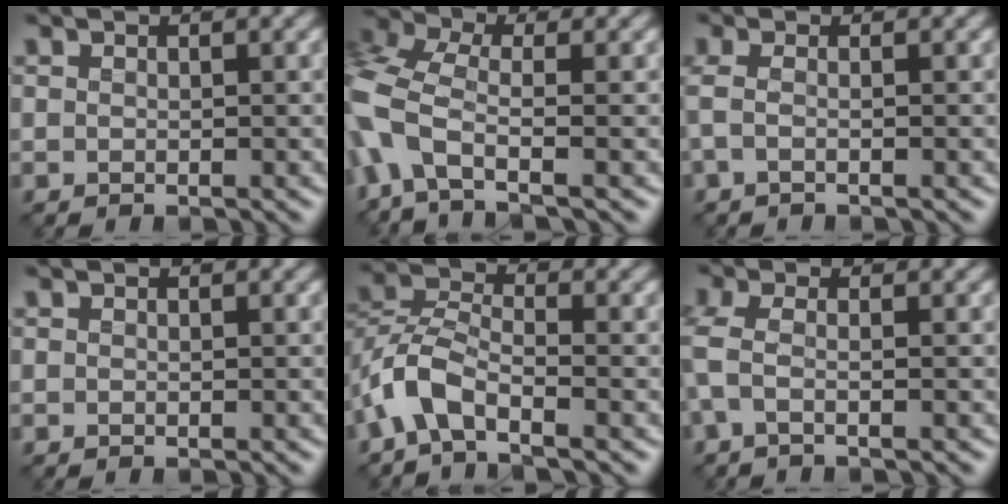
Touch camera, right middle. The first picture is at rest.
{"total": 8.7, "force": [-3.1, 4.8, 6.7], "torque": [-0.193, -0.006, -0.073]}
{"total": 1.3, "force": [-0.4, 0.2, 1.2], "torque": [-0.028, 0.003, -0.013]}
{"total": 0.0}
{"total": 4.5, "force": [-3.0, 1.6, 2.9], "torque": [-0.063, 0.008, -0.073]}
{"total": 2.2, "force": [-0.7, 0.6, 2.0], "torque": [-0.056, 0.000, -0.025]}